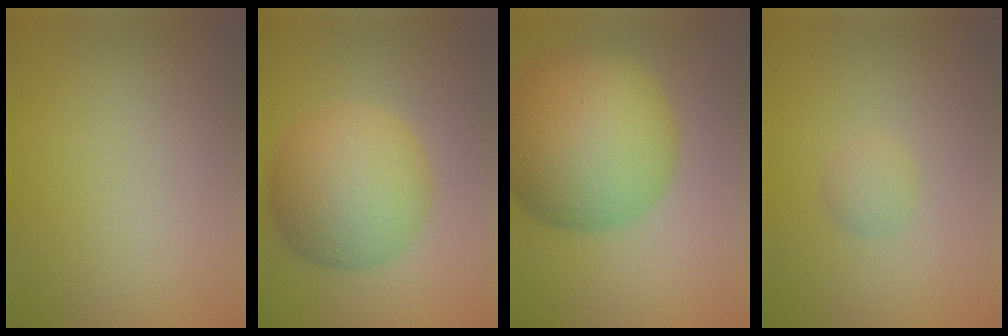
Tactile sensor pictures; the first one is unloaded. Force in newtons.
{"total": 7.9, "press": 7.9, "slide": 0.1}
{"total": 12.5, "press": 12.5, "slide": 0.2}
{"total": 1.2, "press": 1.2, "slide": 0.1}